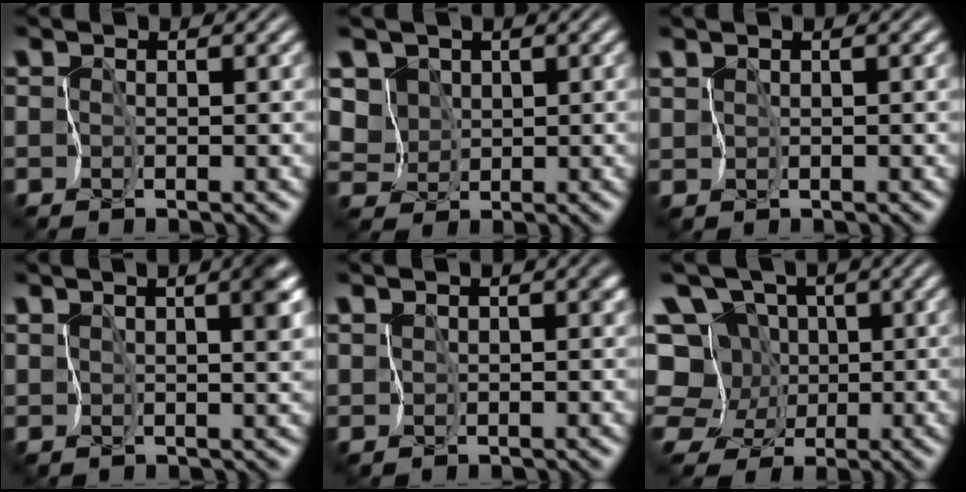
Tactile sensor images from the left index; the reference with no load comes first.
{"total": 4.8, "force": [1.9, 4.0, 2.0], "torque": [-0.031, 0.020, 0.022]}
{"total": 0.0}
{"total": 5.1, "force": [2.0, 2.2, 4.2], "torque": [-0.058, 0.004, 0.032]}
{"total": 1.2, "force": [0.6, 0.7, 0.8], "torque": [-0.020, 0.000, 0.012]}
{"total": 8.9, "force": [-0.6, 8.1, 3.6], "torque": [-0.079, 0.044, -0.051]}